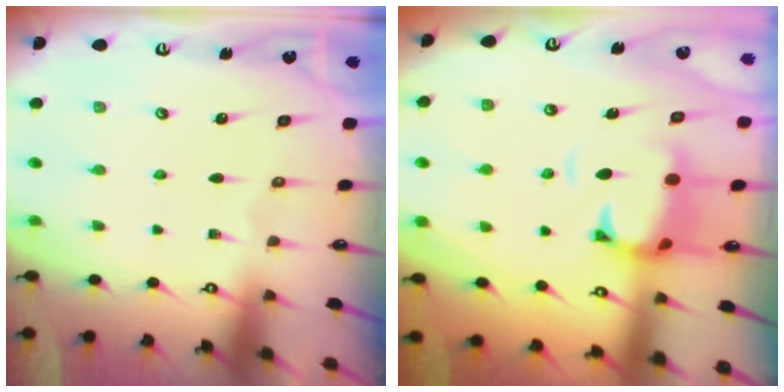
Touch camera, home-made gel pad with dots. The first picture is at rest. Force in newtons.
{"total": 2.3, "press": 2.0, "slide": 1.2}